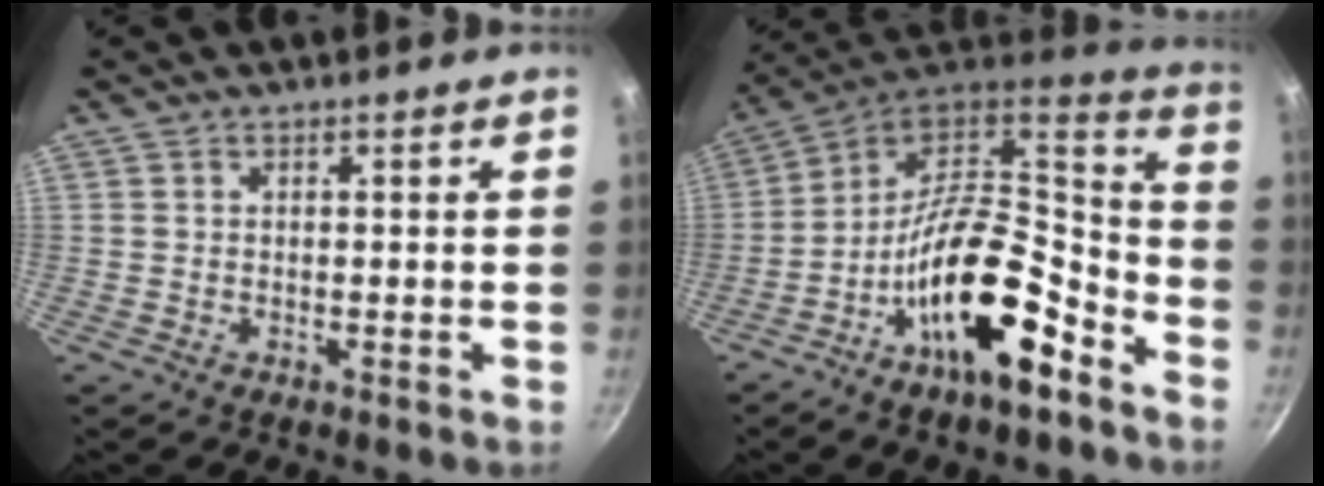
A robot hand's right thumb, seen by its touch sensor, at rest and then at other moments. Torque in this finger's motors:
{"motor_torque": [0.76, 0.73, 1.95, -0.82, 0.40]}